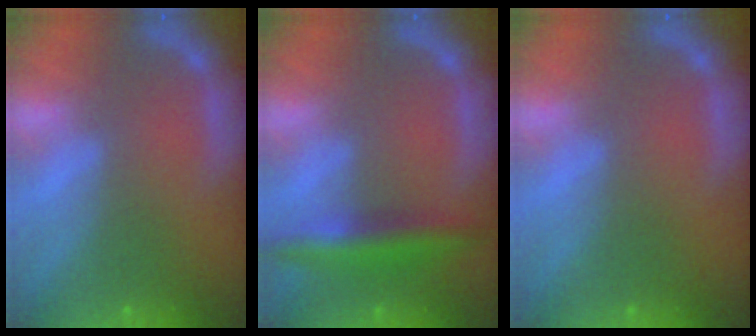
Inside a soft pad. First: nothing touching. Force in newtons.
{"total": 5.0}
{"total": 0.0}